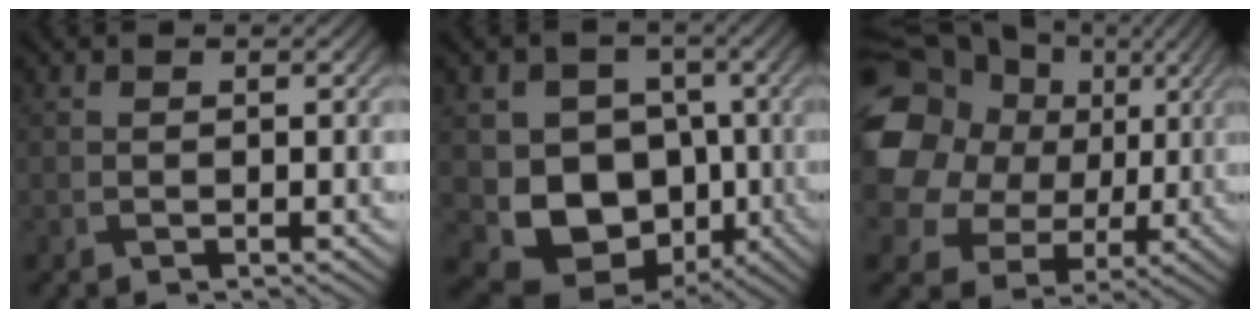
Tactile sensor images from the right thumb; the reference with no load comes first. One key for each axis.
{"total": 9.8, "fx": -1.8, "fy": 8.0, "fz": 5.3, "tx": -0.103, "ty": -0.026, "tz": -0.040}
{"total": 18.4, "fx": 5.1, "fy": 14.9, "fz": 9.5, "tx": -0.272, "ty": 0.035, "tz": 0.099}